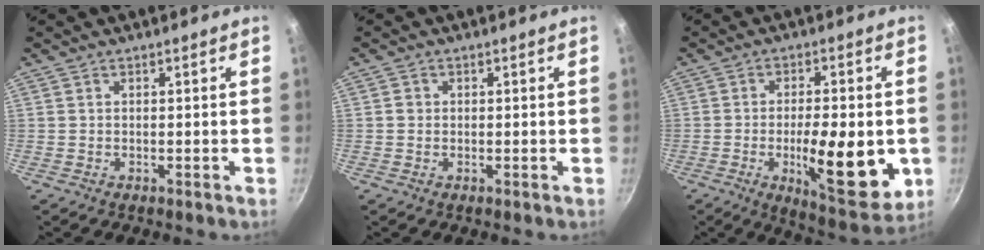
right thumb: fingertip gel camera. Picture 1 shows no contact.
{"total": 1.0, "force": [0.0, 1.0, 0.3], "torque": [-0.002, 0.002, 0.000]}
{"total": 16.4, "force": [-3.4, 5.7, 15.0], "torque": [-0.205, -0.015, -0.044]}